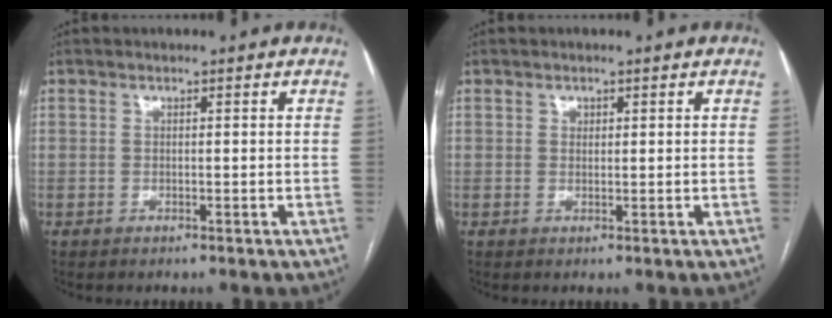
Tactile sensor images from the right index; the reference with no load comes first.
{"total": 0.8, "force": [0.4, 0.7, 0.3], "torque": [0.000, -0.002, 0.005]}